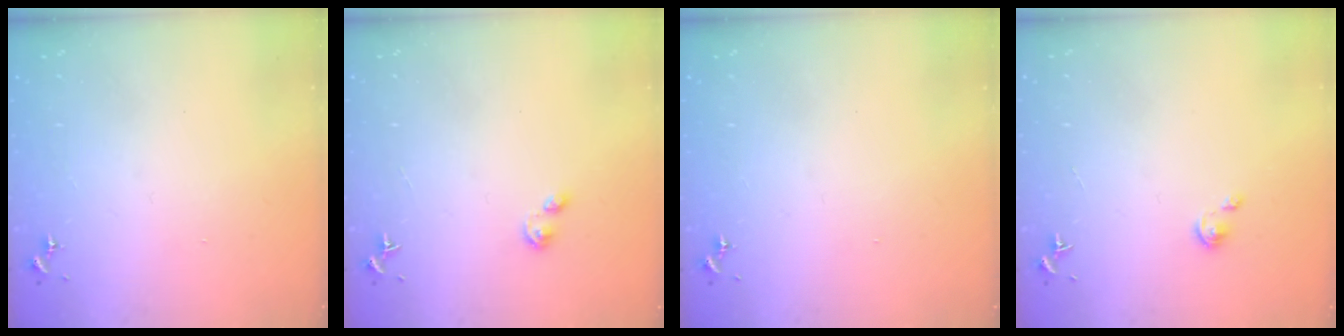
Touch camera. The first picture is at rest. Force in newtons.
{"total": 2.8, "press": 2.7, "slide": 0.4}
{"total": 0.0}
{"total": 2.7, "press": 2.7, "slide": 0.3}